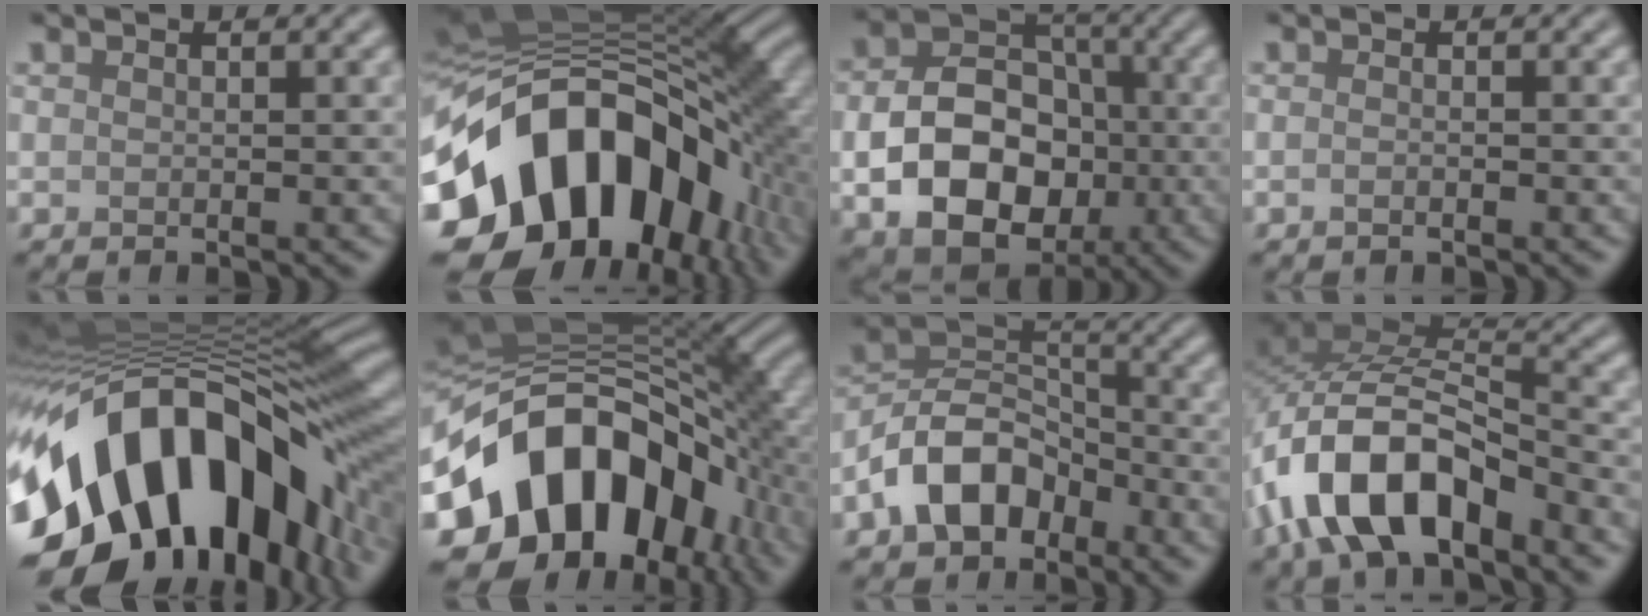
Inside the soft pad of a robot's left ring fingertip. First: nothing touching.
{"total": 18.0, "force": [-5.0, 11.7, 12.8], "torque": [-0.211, 0.001, -0.089]}
{"total": 11.1, "force": [-2.3, 8.1, 7.2], "torque": [-0.130, -0.018, -0.037]}
{"total": 0.7, "force": [-0.4, 0.2, 0.6], "torque": [-0.010, -0.002, -0.008]}
{"total": 18.2, "force": [-6.2, 10.5, 13.5], "torque": [-0.225, -0.015, -0.102]}
{"total": 16.5, "force": [-5.3, 10.9, 11.1], "torque": [-0.177, 0.006, -0.099]}
{"total": 7.4, "force": [-4.0, 4.9, 4.0], "torque": [-0.065, 0.007, -0.092]}
{"total": 11.2, "force": [-5.8, 5.4, 8.0], "torque": [-0.147, 0.008, -0.116]}